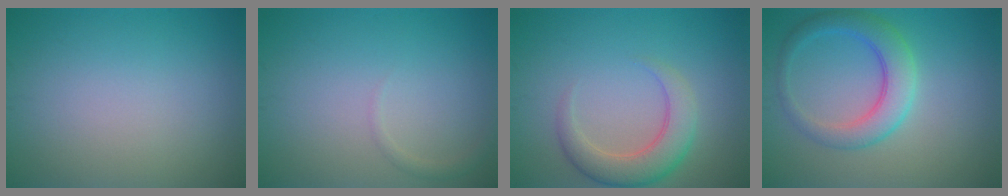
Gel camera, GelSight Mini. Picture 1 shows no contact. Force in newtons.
{"total": 0.8, "press": 0.8, "slide": 0.1}
{"total": 5.4, "press": 5.4, "slide": 0.1}
{"total": 4.5, "press": 4.5, "slide": 0.1}